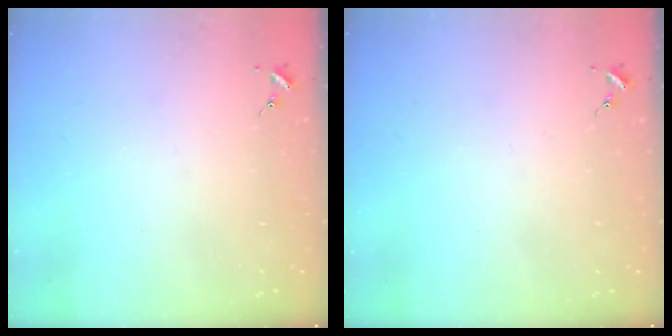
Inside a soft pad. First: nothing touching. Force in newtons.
{"total": 0.0}